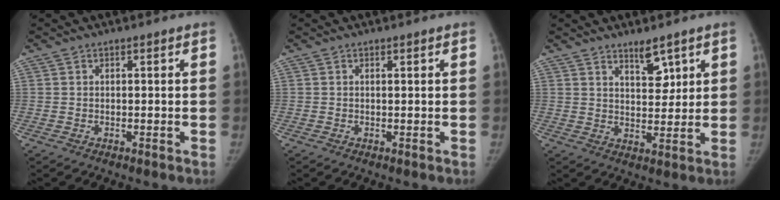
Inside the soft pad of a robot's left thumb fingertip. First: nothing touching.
{"total": 0.0}
{"total": 5.2, "force": [3.6, 2.1, 3.2], "torque": [-0.032, -0.031, 0.061]}